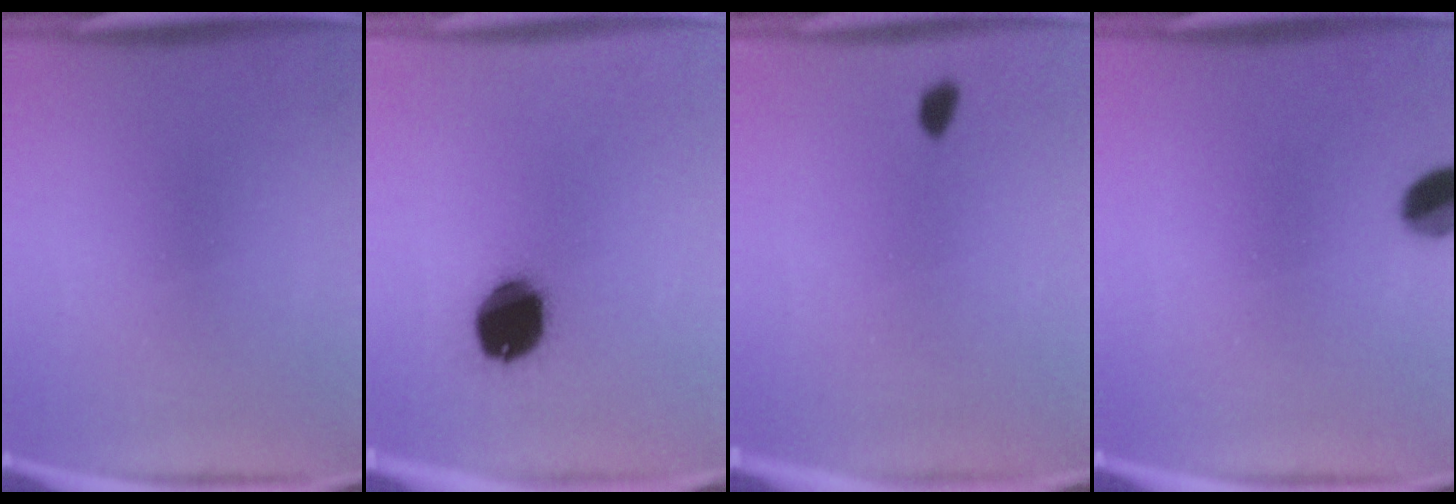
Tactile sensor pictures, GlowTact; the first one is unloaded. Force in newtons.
{"total": 14.8}
{"total": 1.7}
{"total": 6.0}